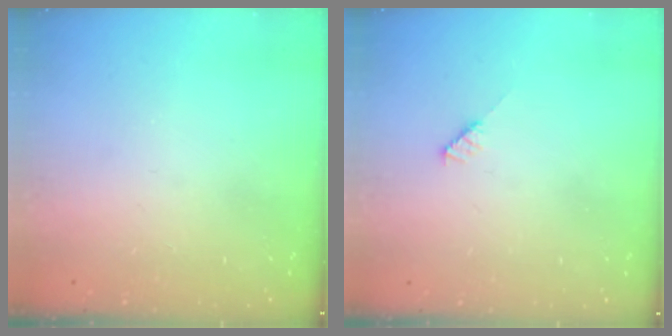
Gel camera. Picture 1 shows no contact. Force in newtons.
{"total": 3.0, "press": 3.0, "slide": 0.2}